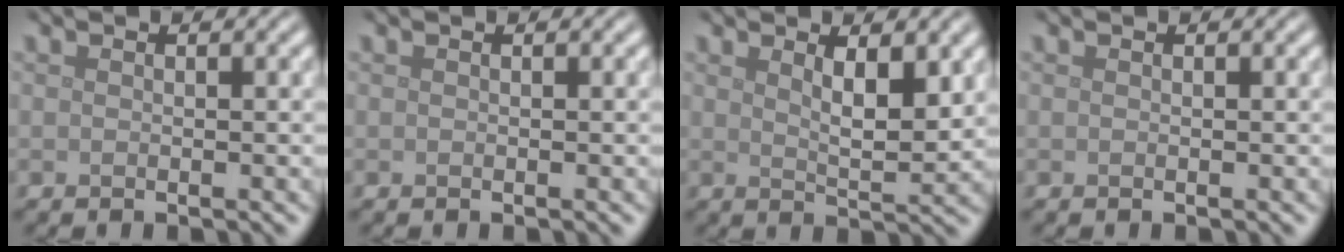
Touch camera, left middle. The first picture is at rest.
{"total": 0.0}
{"total": 3.5, "force": [1.7, 0.9, 3.0], "torque": [-0.051, -0.008, 0.031]}
{"total": 0.0}